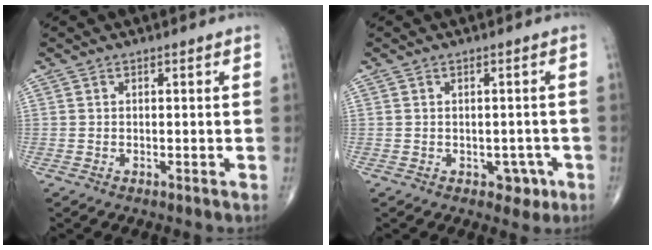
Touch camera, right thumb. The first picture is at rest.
{"total": 3.3, "force": [-1.1, 2.5, 1.7], "torque": [0.002, 0.005, -0.012]}